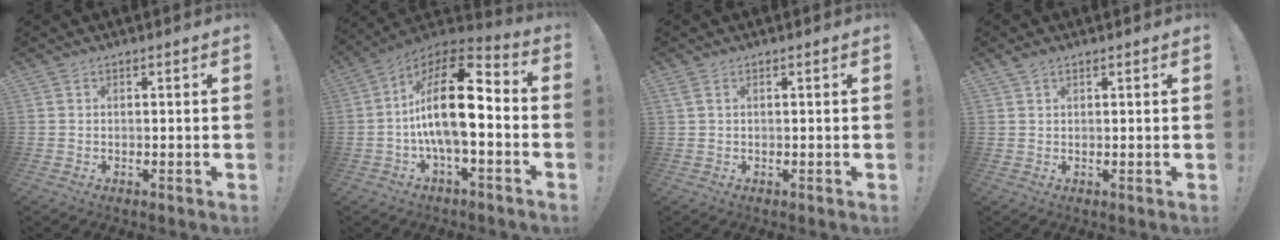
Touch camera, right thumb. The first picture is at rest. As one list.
[{"total": 19.2, "force": [-0.8, 7.9, 17.5], "torque": [-0.313, 0.010, -0.015]}, {"total": 1.4, "force": [0.8, 0.4, 1.2], "torque": [-0.032, 0.003, 0.016]}, {"total": 1.7, "force": [1.4, 0.7, 0.8], "torque": [-0.017, -0.003, 0.025]}]